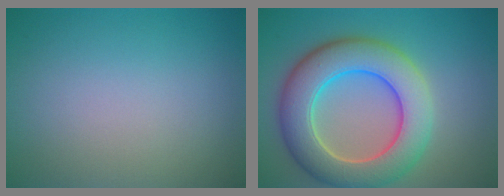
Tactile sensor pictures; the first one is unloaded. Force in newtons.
{"total": 9.3, "press": 9.3, "slide": 0.4}